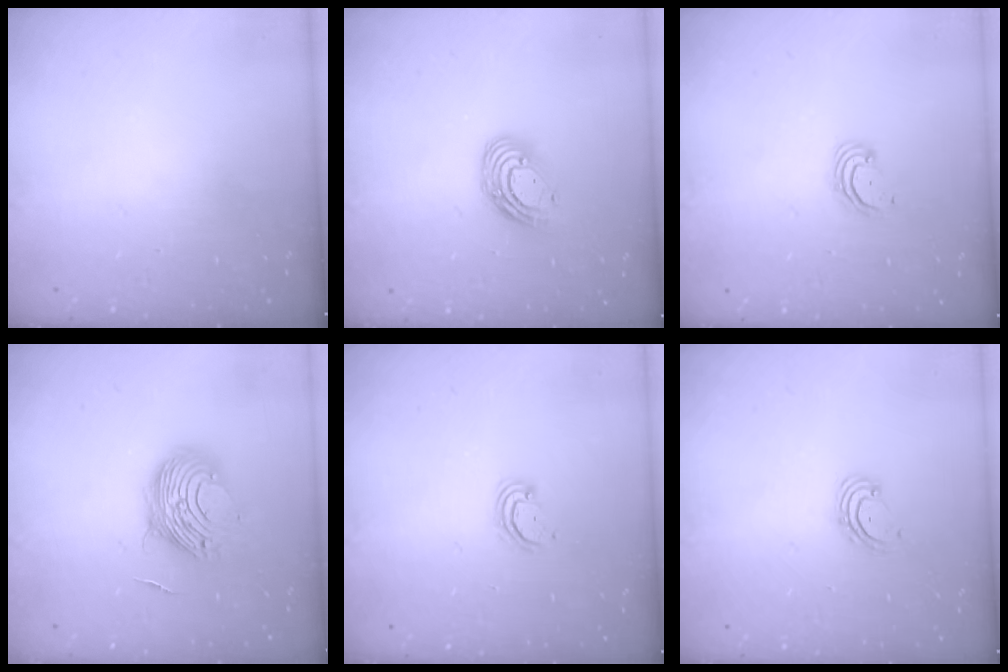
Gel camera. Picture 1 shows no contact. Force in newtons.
{"total": 10.5, "press": 10.4, "slide": 1.1}
{"total": 2.6, "press": 2.6, "slide": 0.3}
{"total": 10.7, "press": 10.7, "slide": 0.8}
{"total": 2.9, "press": 2.9, "slide": 0.2}
{"total": 2.5, "press": 2.4, "slide": 0.4}